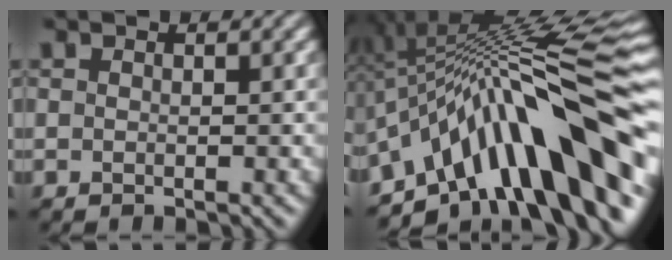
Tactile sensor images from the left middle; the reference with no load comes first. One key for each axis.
{"total": 14.9, "fx": -3.8, "fy": 5.0, "fz": 13.5, "tx": -0.187, "ty": 0.040, "tz": -0.068}